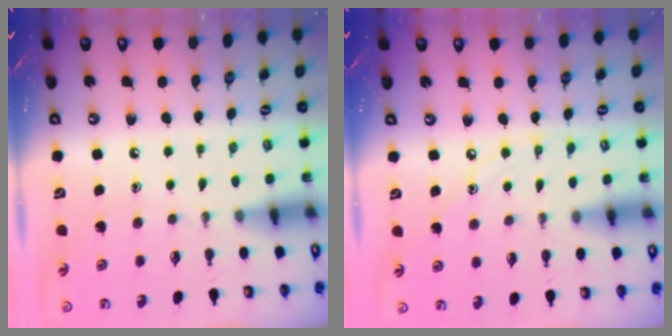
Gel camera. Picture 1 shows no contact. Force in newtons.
{"total": 5.3, "press": 5.3, "slide": 0.6}